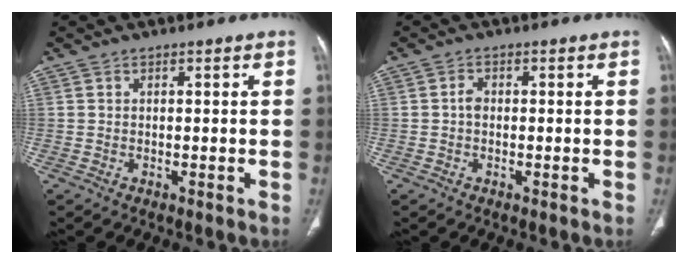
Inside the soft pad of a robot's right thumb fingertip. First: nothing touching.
{"total": 1.5, "force": [-0.2, 1.1, 1.0], "torque": [-0.011, 0.004, -0.008]}